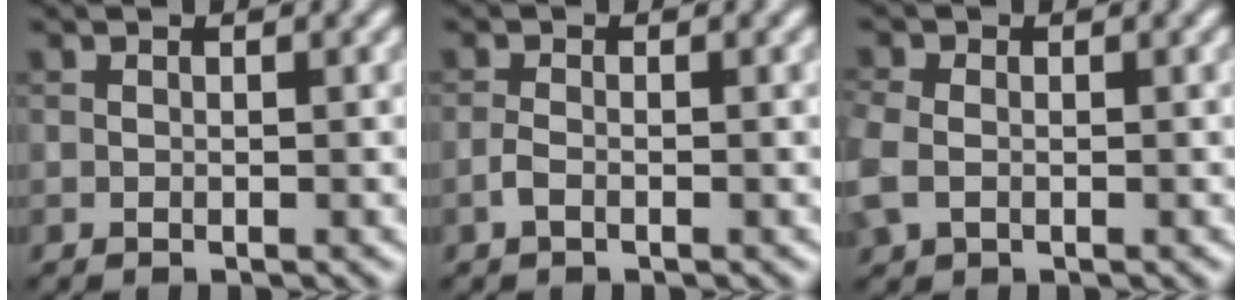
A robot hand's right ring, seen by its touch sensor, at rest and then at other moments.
{"total": 1.1, "force": [-0.6, 0.4, 0.8], "torque": [-0.022, 0.001, -0.015]}
{"total": 3.0, "force": [-0.5, 2.4, 1.8], "torque": [-0.057, 0.000, -0.017]}